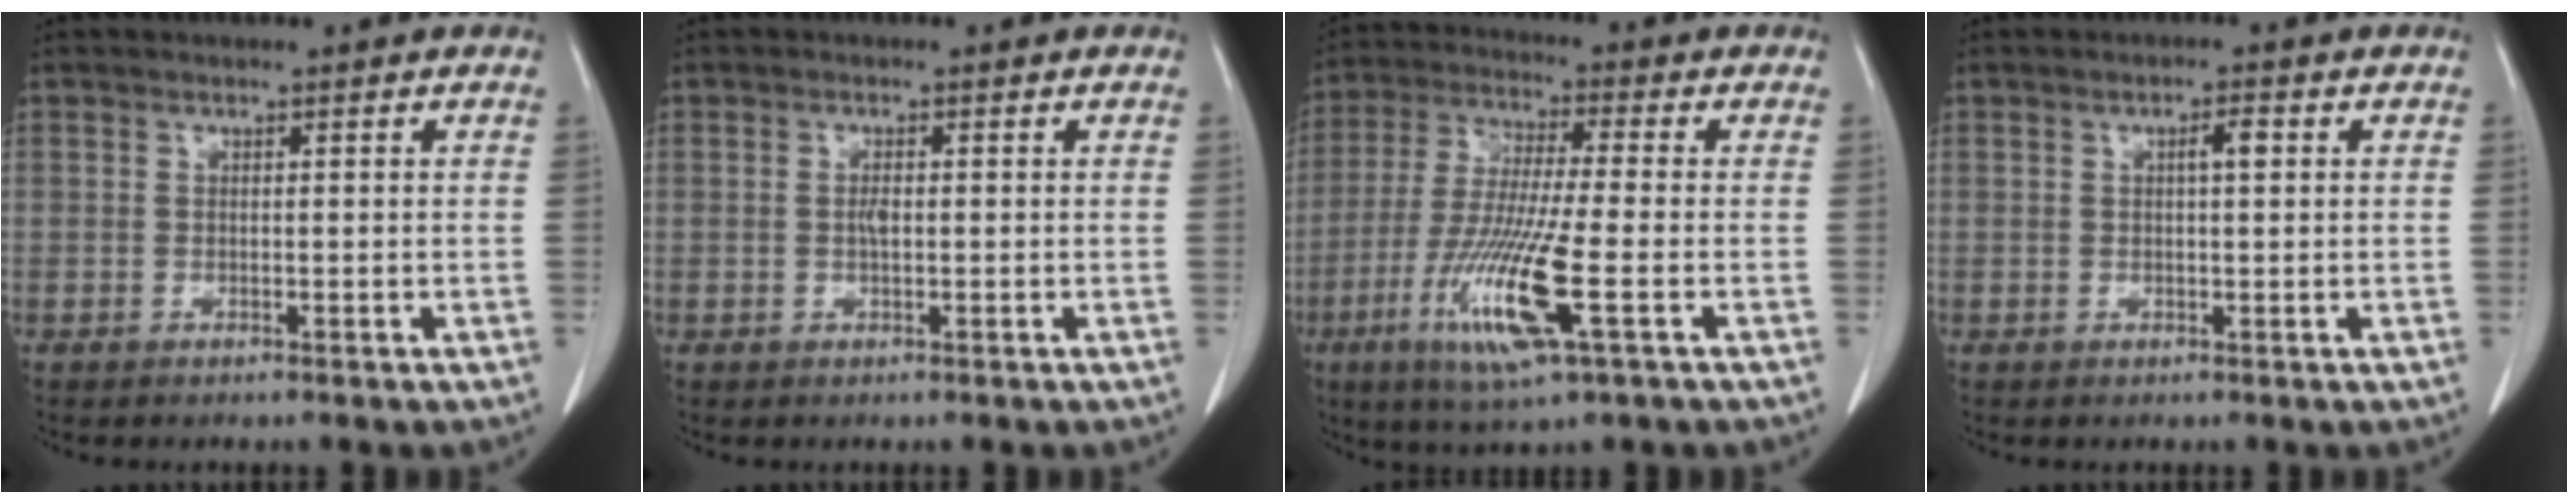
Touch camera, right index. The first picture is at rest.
{"total": 1.3, "force": [-0.1, 0.4, 1.3], "torque": [-0.027, 0.001, -0.001]}
{"total": 13.5, "force": [-4.8, 0.6, 12.6], "torque": [-0.262, -0.026, -0.091]}
{"total": 2.1, "force": [0.5, 0.3, 2.1], "torque": [-0.035, 0.003, 0.008]}